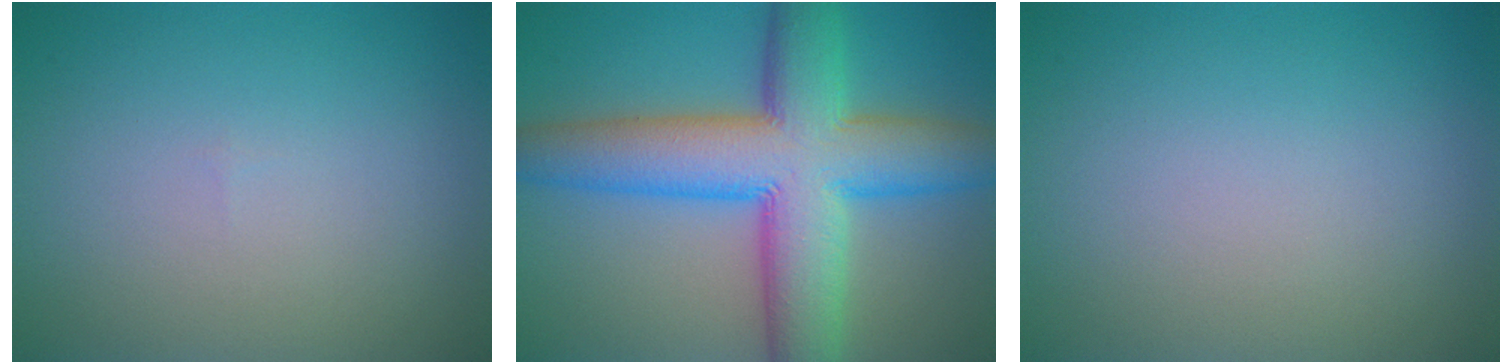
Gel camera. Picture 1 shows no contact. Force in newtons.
{"total": 12.0, "press": 12.0, "slide": 0.3}
{"total": 0.0}